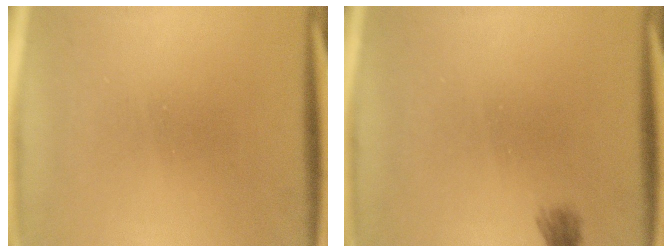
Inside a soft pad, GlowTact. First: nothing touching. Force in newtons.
{"total": 1.9}